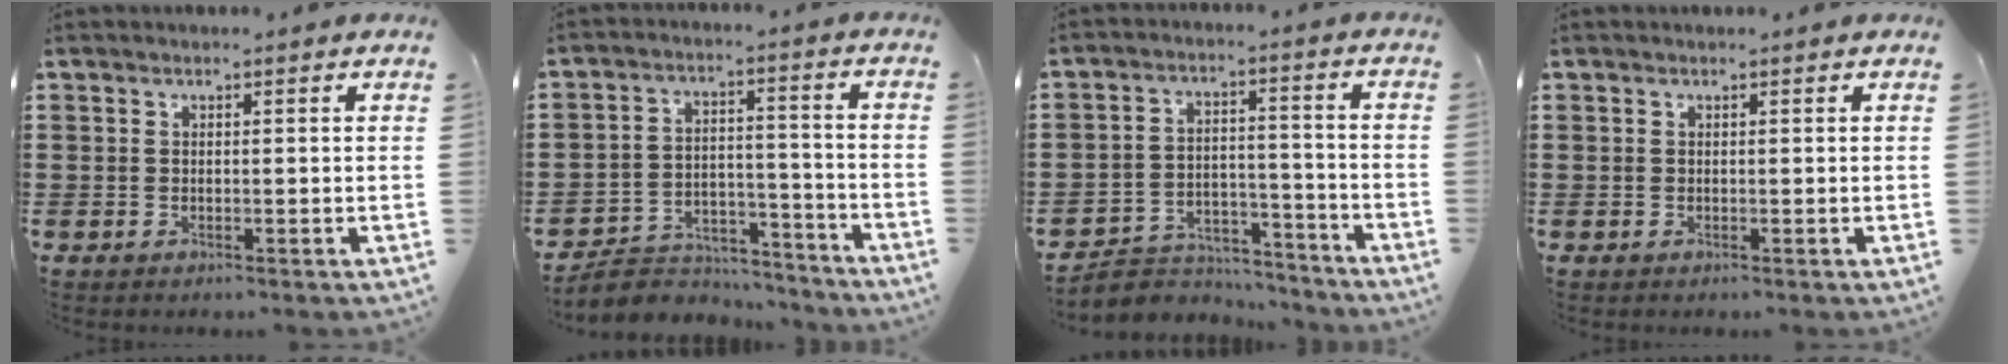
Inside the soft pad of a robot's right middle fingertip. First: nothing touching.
{"total": 5.9, "force": [-5.6, 1.9, 0.3], "torque": [-0.010, 0.016, -0.115]}
{"total": 5.0, "force": [-4.7, 1.7, 0.1], "torque": [-0.005, 0.016, -0.099]}
{"total": 0.0}